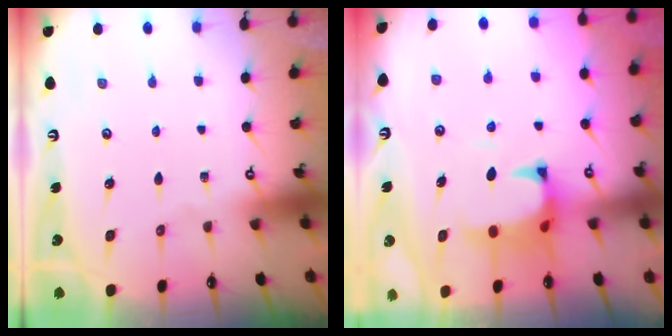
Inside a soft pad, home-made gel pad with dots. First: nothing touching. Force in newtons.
{"total": 1.7, "press": 1.3, "slide": 1.1}